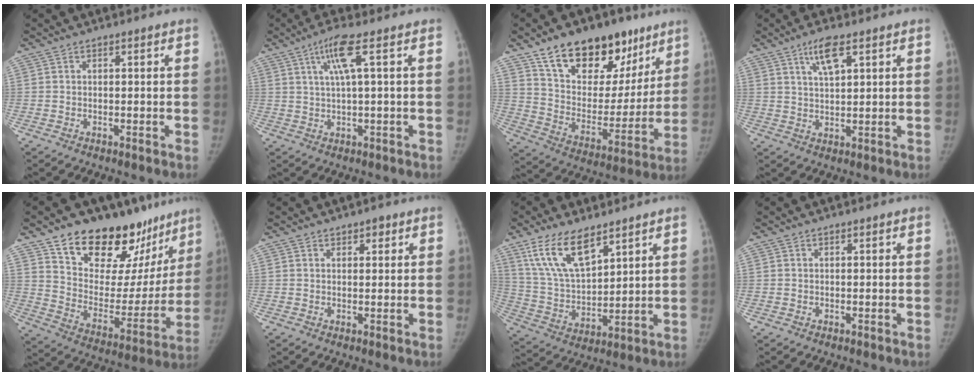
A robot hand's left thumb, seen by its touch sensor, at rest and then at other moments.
{"total": 5.7, "force": [2.2, 0.0, 5.3], "torque": [-0.120, 0.003, 0.046]}
{"total": 24.9, "force": [15.7, 13.9, 13.5], "torque": [-0.165, -0.045, 0.258]}
{"total": 5.7, "force": [3.2, 1.8, 4.4], "torque": [-0.077, -0.012, 0.059]}
{"total": 27.0, "force": [19.0, 14.2, 13.0], "torque": [-0.147, -0.090, 0.291]}
{"total": 2.1, "force": [1.2, 1.3, 1.0], "torque": [0.001, -0.005, 0.016]}
{"total": 13.9, "force": [8.9, 5.8, 8.9], "torque": [-0.148, -0.037, 0.184]}
{"total": 0.0}